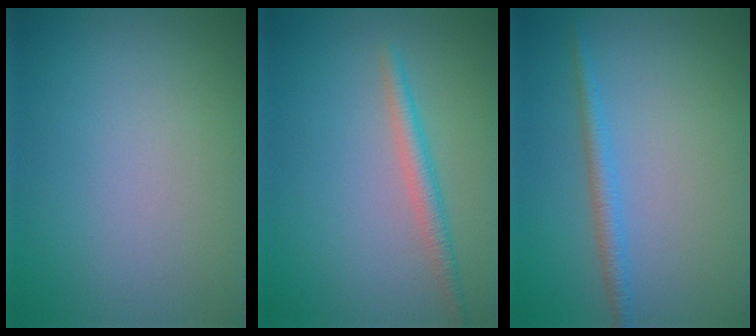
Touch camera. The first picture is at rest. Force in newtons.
{"total": 2.1, "press": 2.1, "slide": 0.1}
{"total": 1.9, "press": 1.9, "slide": 0.1}